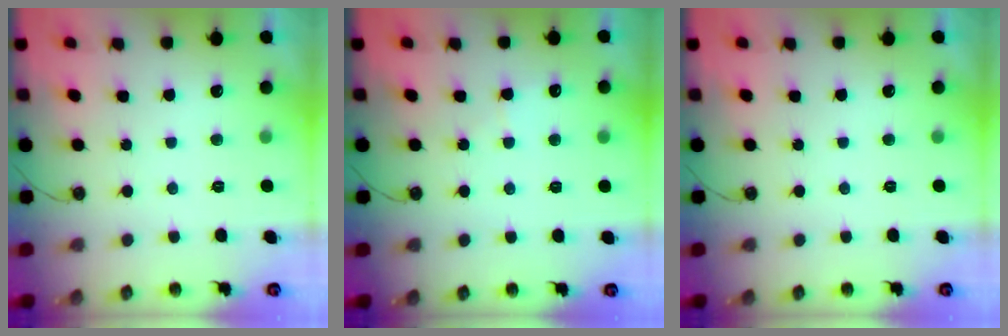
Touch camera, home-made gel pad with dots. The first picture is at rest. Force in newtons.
{"total": 5.0, "press": 4.9, "slide": 0.6}
{"total": 0.0}